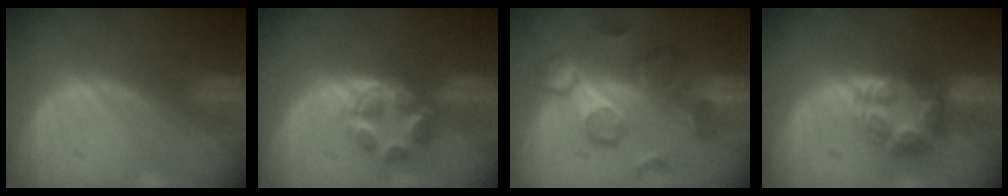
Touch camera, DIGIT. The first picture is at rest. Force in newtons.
{"total": 5.9, "press": 5.5, "slide": 2.2}
{"total": 8.7, "press": 8.6, "slide": 1.5}
{"total": 7.7, "press": 6.7, "slide": 3.8}